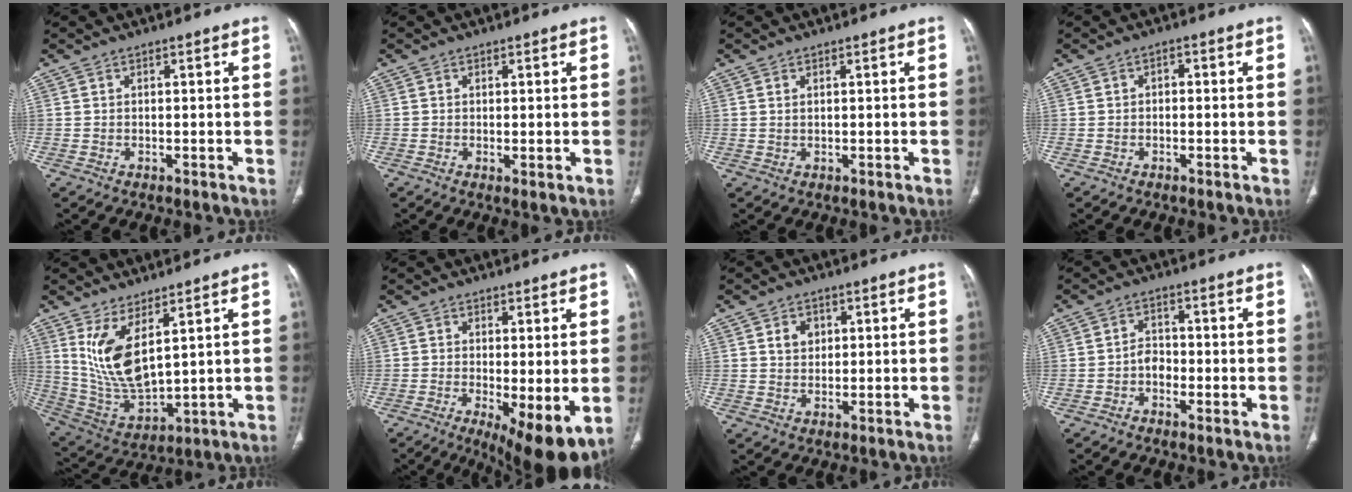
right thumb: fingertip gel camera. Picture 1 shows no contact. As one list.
[{"total": 1.1, "force": [0.0, 0.3, 1.1], "torque": [-0.025, -0.008, 0.001]}, {"total": 0.7, "force": [0.4, 0.3, 0.5], "torque": [-0.014, 0.002, 0.009]}, {"total": 1.4, "force": [-0.1, 1.0, 0.9], "torque": [-0.009, 0.007, -0.005]}, {"total": 12.0, "force": [5.1, 4.6, 9.9], "torque": [-0.193, -0.044, 0.122]}, {"total": 10.5, "force": [-2.3, 3.2, 9.8], "torque": [-0.149, -0.026, -0.027]}, {"total": 3.3, "force": [1.2, 2.6, 1.6], "torque": [-0.011, -0.005, 0.022]}, {"total": 3.2, "force": [-1.1, 2.2, 2.1], "torque": [-0.021, 0.011, -0.027]}]